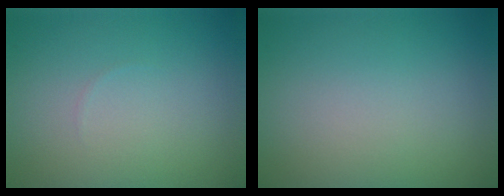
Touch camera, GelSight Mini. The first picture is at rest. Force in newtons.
{"total": 0.0}